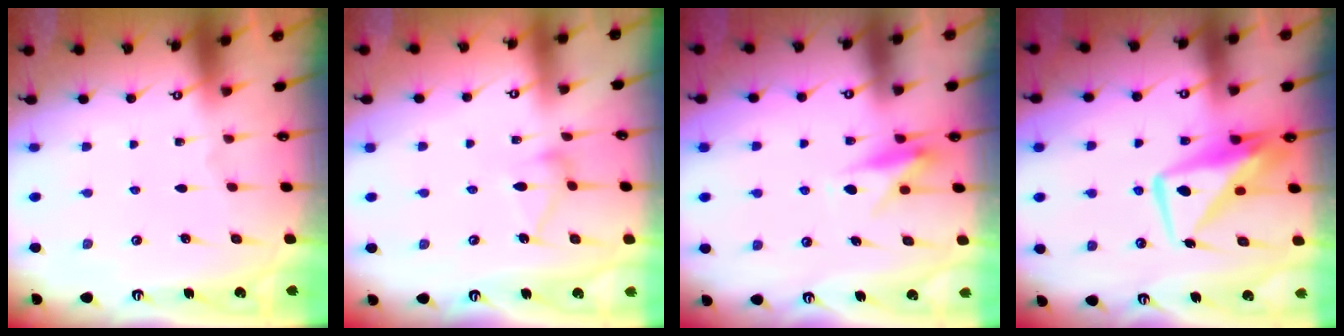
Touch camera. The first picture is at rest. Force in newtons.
{"total": 8.6, "press": 8.5, "slide": 0.3}
{"total": 9.5, "press": 9.5, "slide": 0.4}
{"total": 10.0, "press": 9.9, "slide": 1.3}